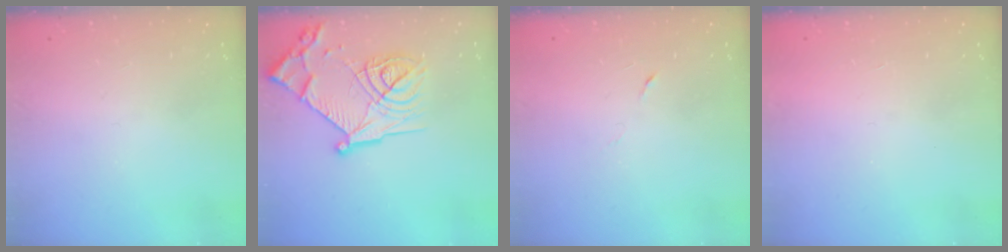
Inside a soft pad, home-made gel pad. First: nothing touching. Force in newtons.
{"total": 20.3, "press": 20.2, "slide": 1.9}
{"total": 2.9, "press": 2.7, "slide": 1.0}
{"total": 1.6, "press": 1.6, "slide": 0.1}